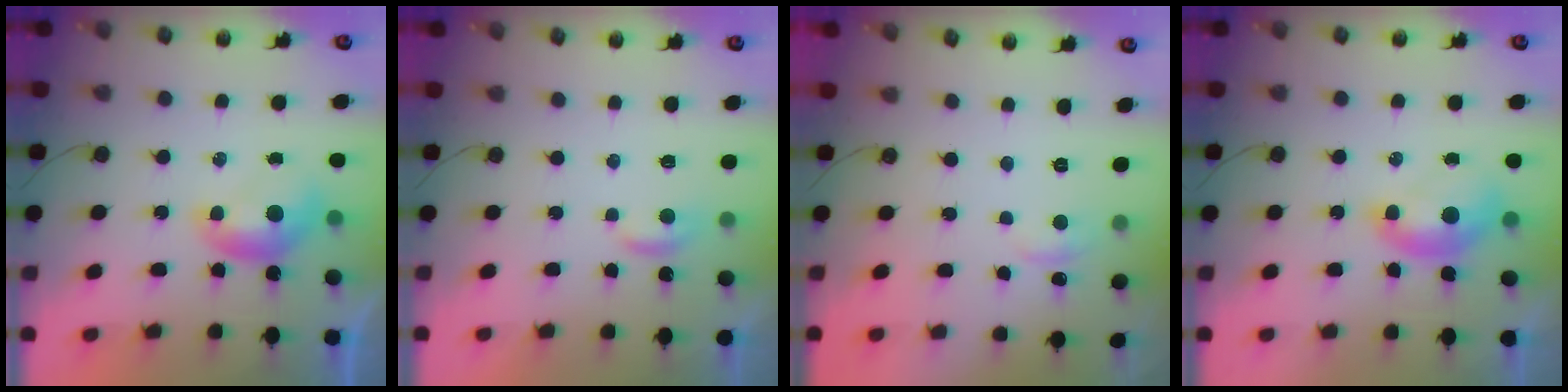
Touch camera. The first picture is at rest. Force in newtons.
{"total": 2.3, "press": 2.3, "slide": 0.4}
{"total": 1.5, "press": 1.3, "slide": 0.7}
{"total": 1.9, "press": 1.8, "slide": 0.6}